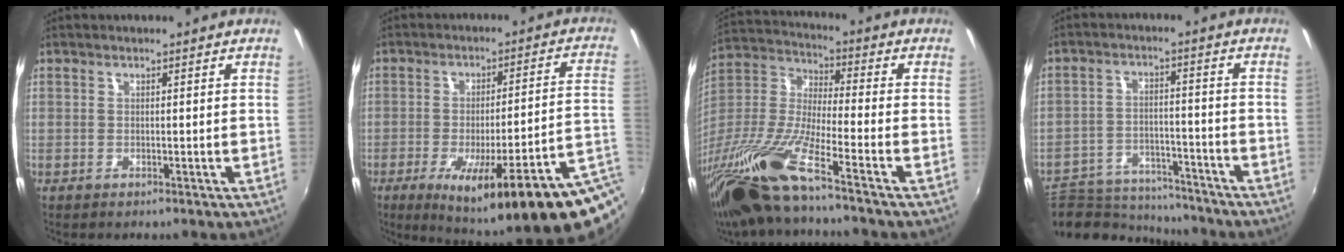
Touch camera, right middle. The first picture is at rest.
{"total": 22.4, "force": [-10.0, 1.9, 20.0], "torque": [-0.276, -0.046, -0.133]}
{"total": 18.0, "force": [-13.3, 0.1, 12.1], "torque": [-0.249, -0.038, -0.266]}
{"total": 13.1, "force": [-11.9, 4.6, 3.1], "torque": [-0.084, 0.009, -0.182]}